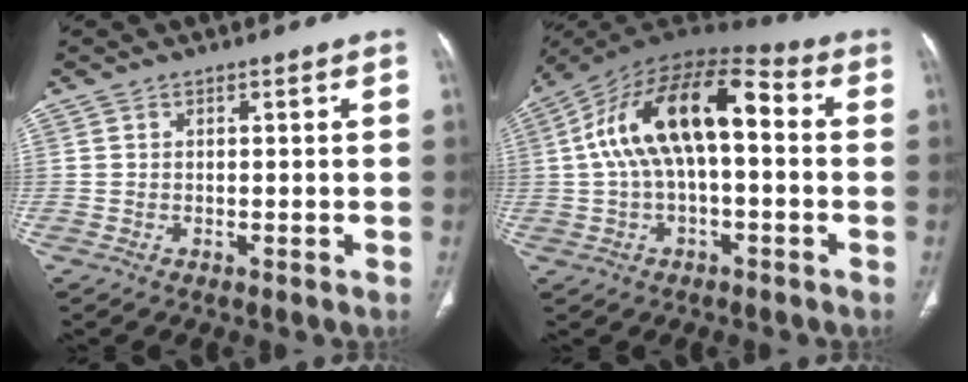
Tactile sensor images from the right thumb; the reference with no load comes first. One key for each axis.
{"total": 17.7, "fx": 1.7, "fy": 8.4, "fz": 15.5, "tx": -0.274, "ty": 0.053, "tz": 0.019}